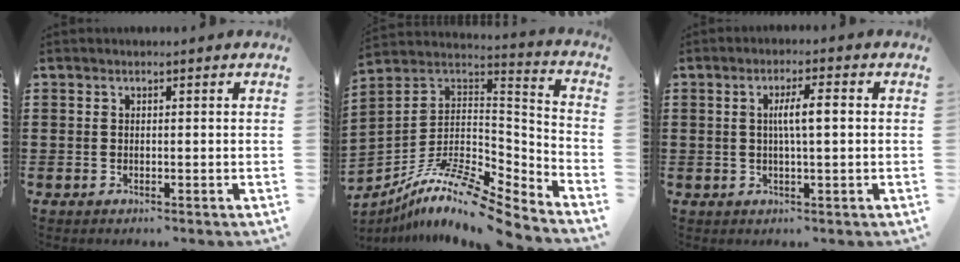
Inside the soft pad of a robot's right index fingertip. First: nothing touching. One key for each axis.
{"total": 11.8, "fx": -8.9, "fy": 2.6, "fz": 7.2, "tx": -0.145, "ty": 0.008, "tz": -0.178}
{"total": 4.2, "fx": 0.3, "fy": 0.5, "fz": 4.1, "tx": -0.076, "ty": 0.001, "tz": 0.000}